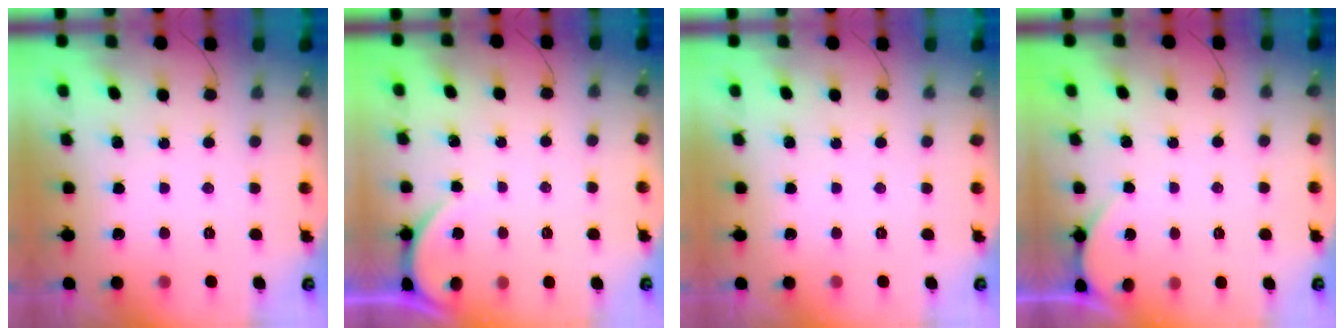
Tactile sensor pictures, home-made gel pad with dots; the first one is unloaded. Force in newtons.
{"total": 2.8, "press": 2.8, "slide": 0.3}
{"total": 0.0}
{"total": 2.4, "press": 2.4, "slide": 0.3}